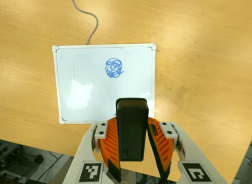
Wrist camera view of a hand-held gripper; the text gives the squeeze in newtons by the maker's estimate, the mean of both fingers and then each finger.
{"total": 4.6, "left": 3.5, "right": 5.7}